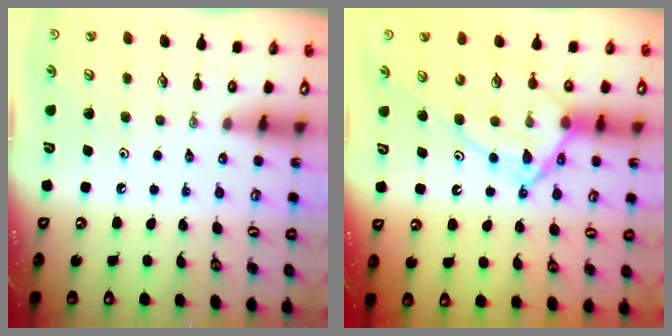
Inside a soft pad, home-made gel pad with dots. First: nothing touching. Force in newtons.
{"total": 14.8, "press": 14.8, "slide": 1.2}